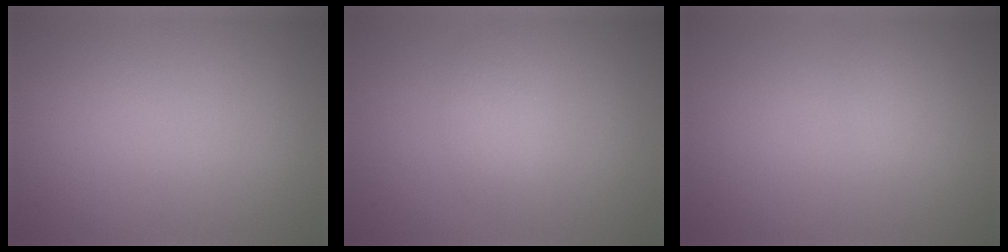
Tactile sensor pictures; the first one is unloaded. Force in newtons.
{"total": 1.7, "press": 1.7, "slide": 0.0}
{"total": 0.6, "press": 0.6, "slide": 0.0}